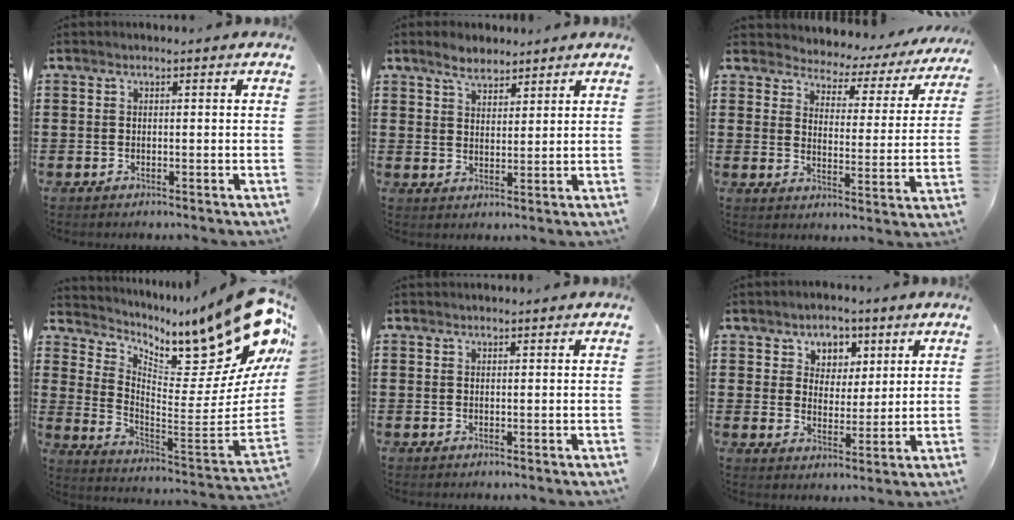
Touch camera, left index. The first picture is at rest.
{"total": 3.9, "force": [3.3, 1.5, 1.3], "torque": [-0.035, 0.004, 0.062]}
{"total": 3.0, "force": [2.8, 0.8, 0.0], "torque": [-0.024, -0.028, 0.040]}
{"total": 16.3, "force": [11.2, 4.6, 10.9], "torque": [-0.154, -0.097, 0.173]}
{"total": 0.6, "force": [0.6, 0.0, 0.1], "torque": [-0.004, -0.001, 0.013]}
{"total": 4.3, "force": [2.5, 3.4, 0.1], "torque": [-0.021, 0.003, 0.040]}